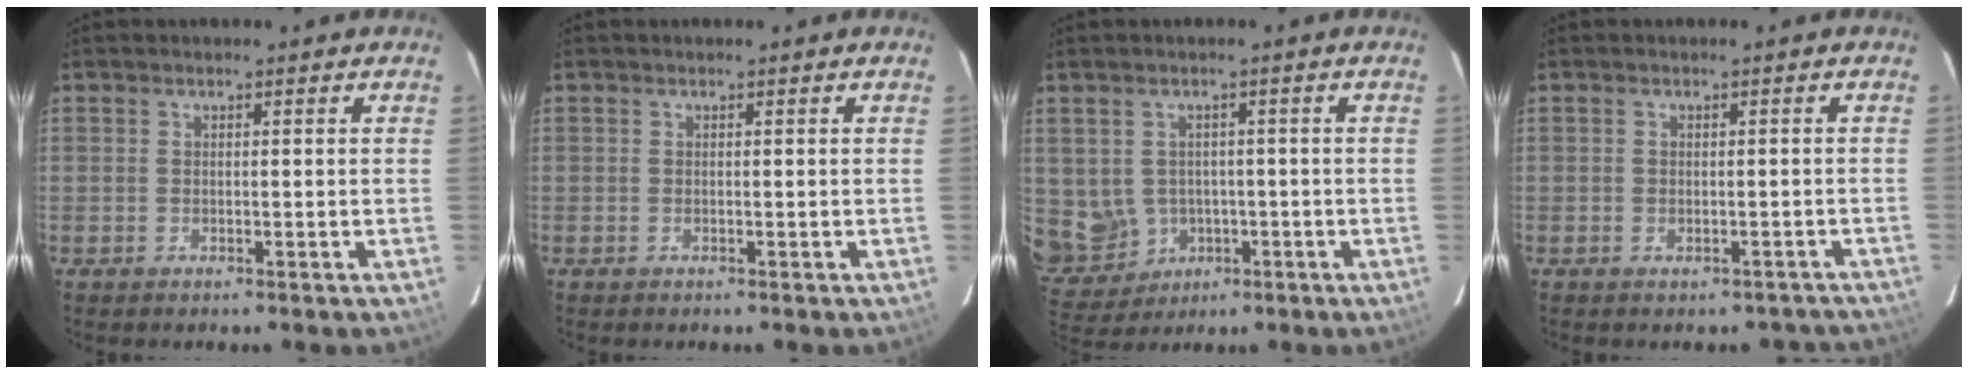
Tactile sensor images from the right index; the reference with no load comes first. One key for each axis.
{"total": 0.0}
{"total": 8.9, "fx": -1.2, "fy": 8.4, "fz": 2.9, "tx": -0.089, "ty": 0.007, "tz": 0.008}
{"total": 4.5, "fx": -3.7, "fy": 2.6, "fz": 0.8, "tx": 0.001, "ty": 0.021, "tz": -0.030}